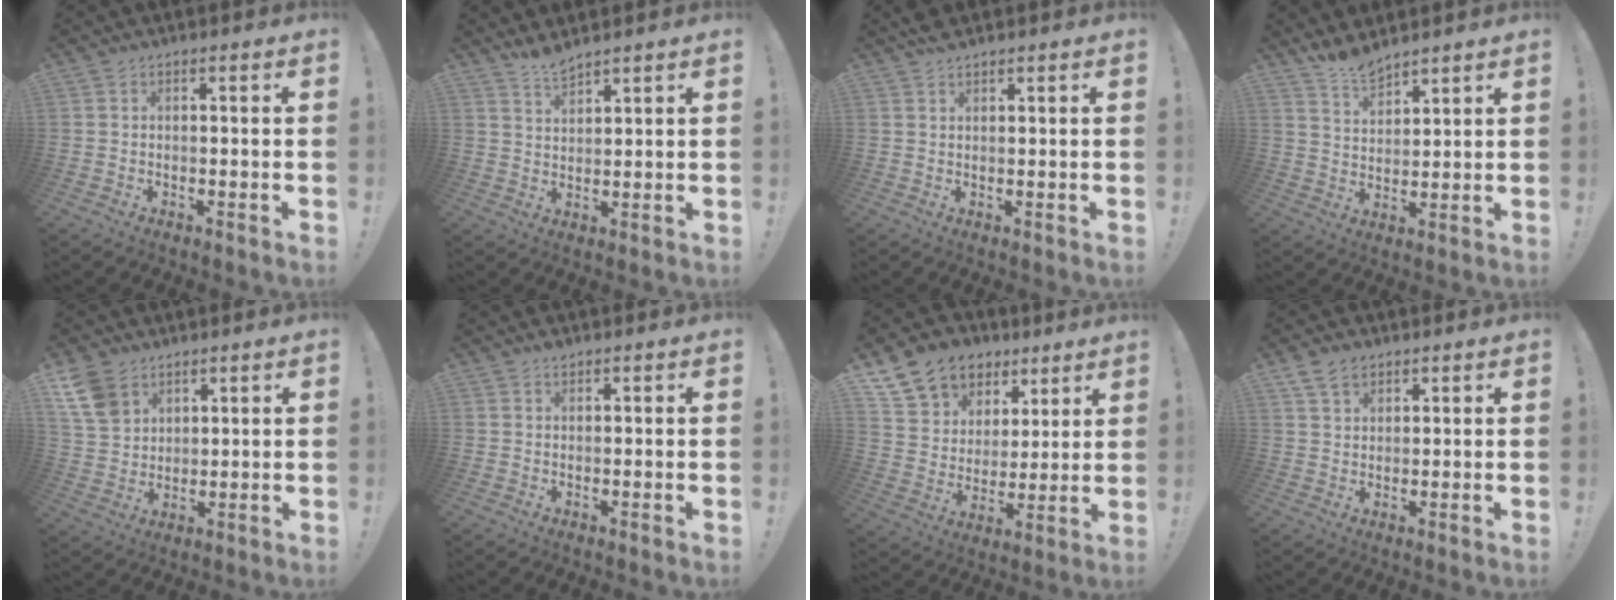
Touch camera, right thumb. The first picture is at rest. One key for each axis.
{"total": 4.3, "fx": 4.0, "fy": 0.7, "fz": 1.4, "tx": -0.022, "ty": -0.025, "tz": 0.071}
{"total": 2.1, "fx": 1.8, "fy": 0.7, "fz": 0.9, "tx": -0.012, "ty": -0.008, "tz": 0.032}
{"total": 7.2, "fx": 6.7, "fy": 2.0, "fz": 1.6, "tx": -0.034, "ty": -0.045, "tz": 0.126}
{"total": 10.3, "fx": 6.3, "fy": 6.9, "fz": 4.4, "tx": -0.088, "ty": -0.029, "tz": 0.127}
{"total": 1.0, "fx": 0.9, "fy": 0.4, "fz": 0.1, "tx": 0.003, "ty": 0.000, "tz": 0.016}
{"total": 13.1, "fx": 8.0, "fy": 9.8, "fz": 3.3, "tx": -0.062, "ty": -0.056, "tz": 0.168}
{"total": 5.5, "fx": 3.5, "fy": 3.6, "fz": 2.3, "tx": -0.034, "ty": -0.011, "tz": 0.065}